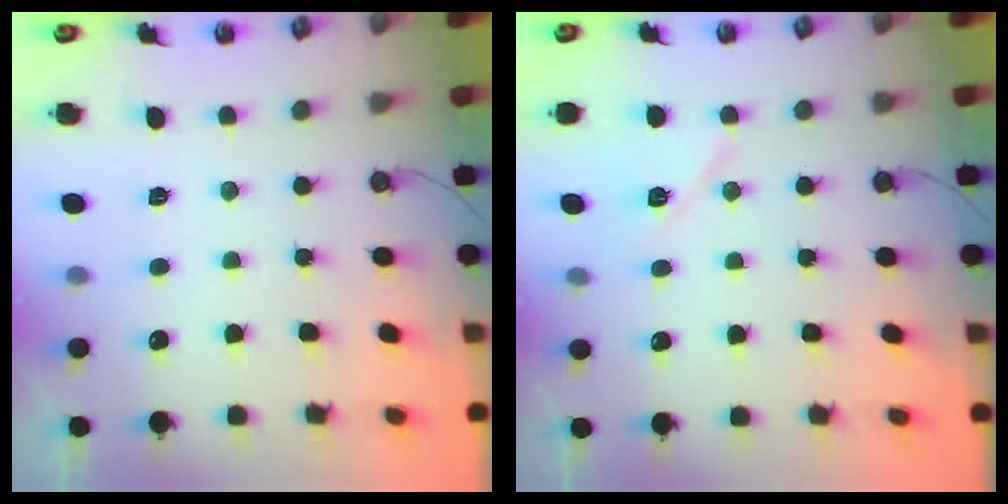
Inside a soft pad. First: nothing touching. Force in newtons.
{"total": 7.8, "press": 7.8, "slide": 0.6}